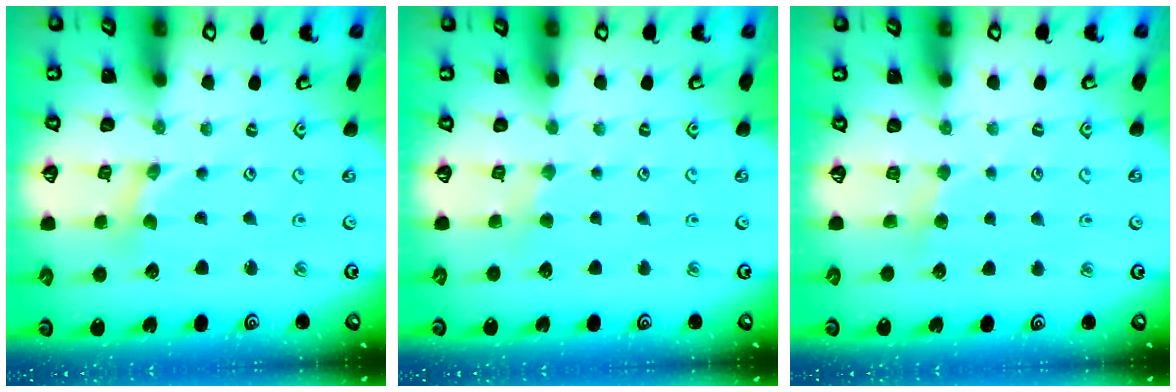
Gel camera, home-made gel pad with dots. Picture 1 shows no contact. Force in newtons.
{"total": 1.7, "press": 1.6, "slide": 0.4}
{"total": 2.2, "press": 2.2, "slide": 0.3}